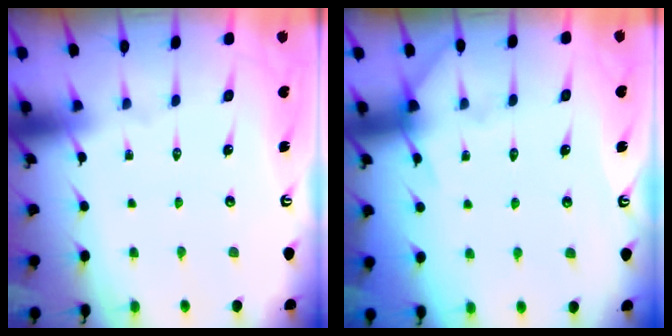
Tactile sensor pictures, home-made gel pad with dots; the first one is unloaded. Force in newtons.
{"total": 5.1, "press": 5.0, "slide": 0.7}